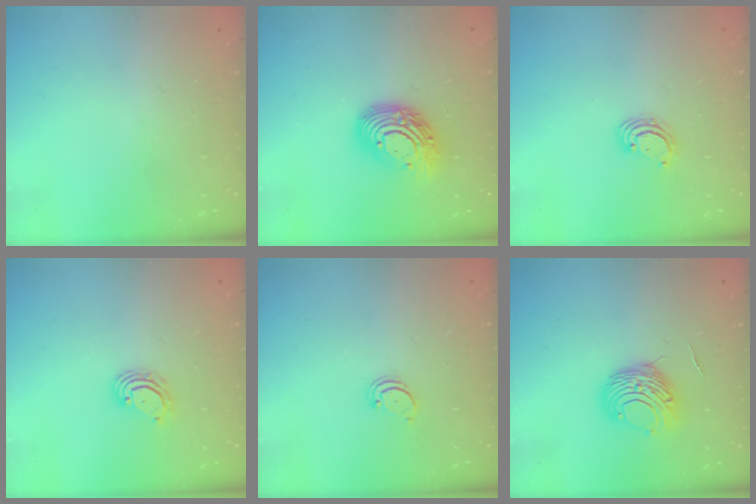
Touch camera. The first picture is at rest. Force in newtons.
{"total": 13.9, "press": 13.9, "slide": 0.9}
{"total": 3.3, "press": 3.3, "slide": 0.2}
{"total": 3.4, "press": 3.4, "slide": 0.0}
{"total": 2.4, "press": 2.3, "slide": 0.5}
{"total": 10.2, "press": 10.2, "slide": 0.8}